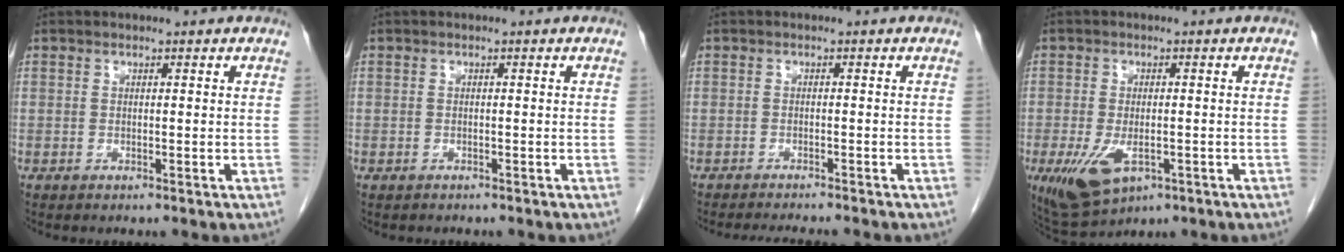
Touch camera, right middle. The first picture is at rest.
{"total": 0.6, "force": [-0.4, 0.4, 0.1], "torque": [-0.010, 0.001, -0.008]}
{"total": 5.4, "force": [-5.0, 0.4, 2.0], "torque": [-0.025, -0.012, -0.071]}
{"total": 7.5, "force": [-3.1, 3.7, 5.8], "torque": [-0.110, -0.013, -0.039]}